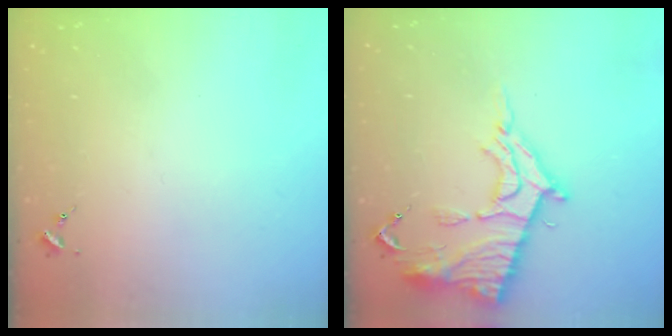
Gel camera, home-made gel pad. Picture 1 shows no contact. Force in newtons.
{"total": 16.6, "press": 16.5, "slide": 1.5}